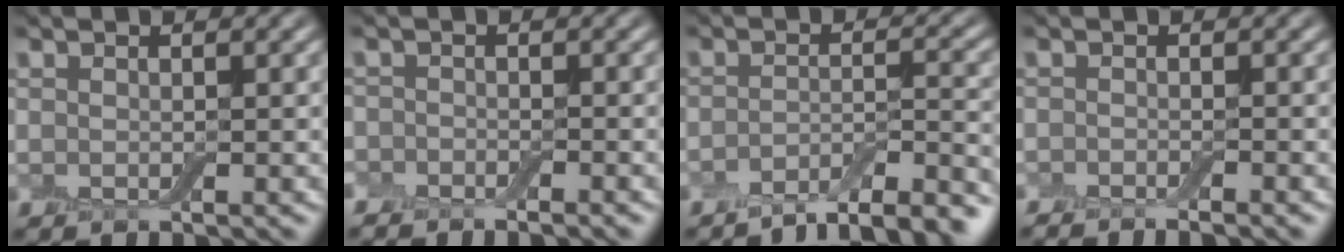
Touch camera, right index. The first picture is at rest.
{"total": 2.0, "force": [-1.8, 0.7, 0.3], "torque": [-0.001, 0.002, -0.037]}
{"total": 7.2, "force": [-5.9, 1.6, 3.9], "torque": [-0.056, 0.001, -0.094]}
{"total": 1.7, "force": [-1.7, 0.0, 0.5], "torque": [-0.010, -0.001, -0.029]}